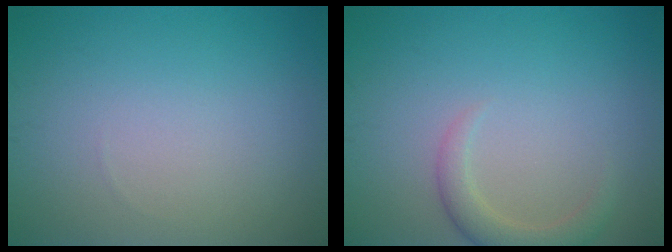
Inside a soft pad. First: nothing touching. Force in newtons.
{"total": 2.4, "press": 2.3, "slide": 0.3}